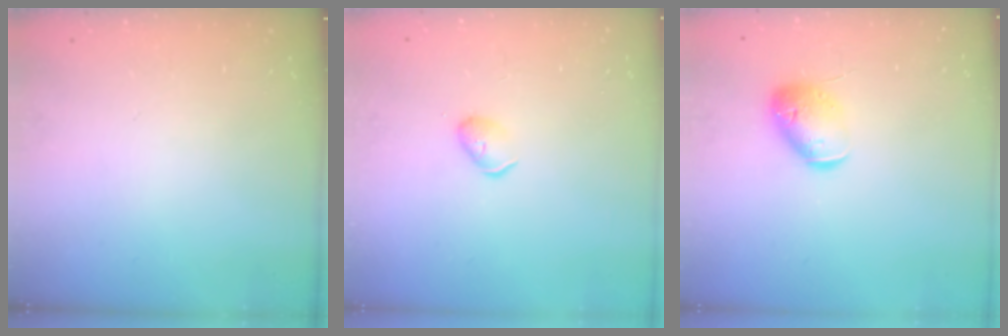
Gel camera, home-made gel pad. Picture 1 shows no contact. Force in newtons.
{"total": 3.7, "press": 3.6, "slide": 0.7}
{"total": 11.3, "press": 11.1, "slide": 1.6}